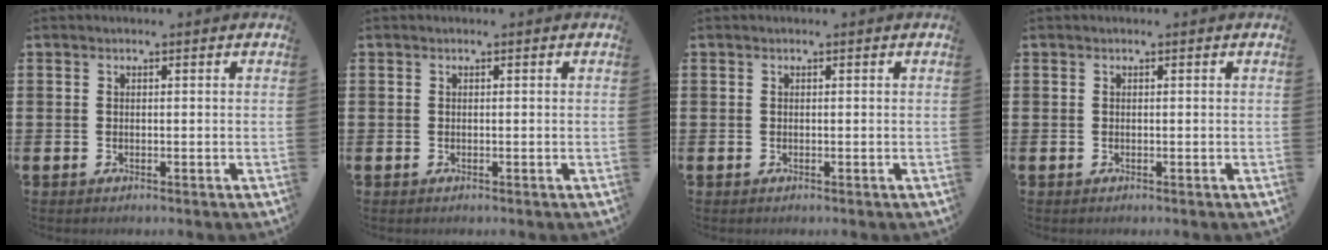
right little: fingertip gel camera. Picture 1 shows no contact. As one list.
[{"total": 0.0}, {"total": 0.0}, {"total": 0.0}]